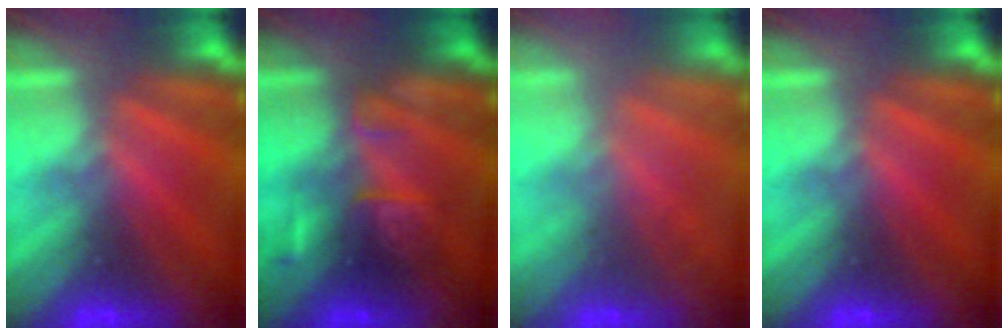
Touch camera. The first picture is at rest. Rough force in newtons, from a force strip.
{"total": 2.6}
{"total": 2.5}
{"total": 0.0}